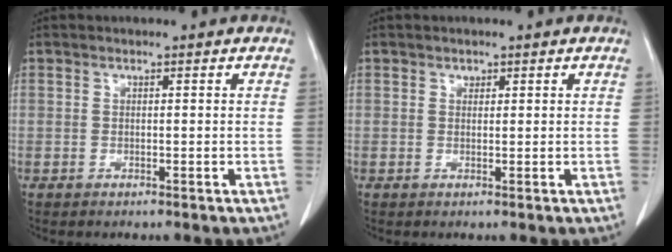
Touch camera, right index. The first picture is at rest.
{"total": 0.7, "force": [0.4, 0.5, 0.2], "torque": [0.001, -0.002, 0.005]}